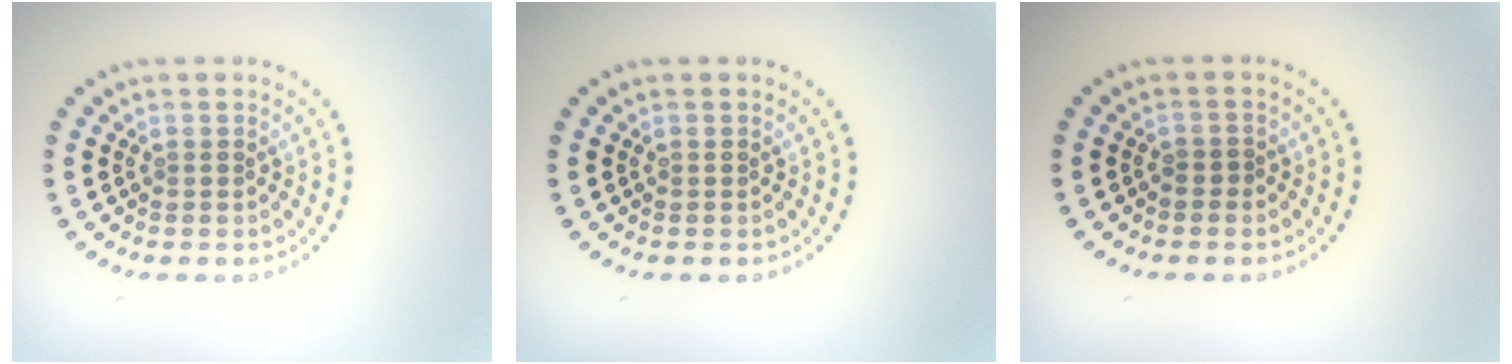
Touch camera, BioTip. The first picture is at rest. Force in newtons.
{"total": 0.0}
{"total": 0.6, "press": 0.4, "slide": 0.5}